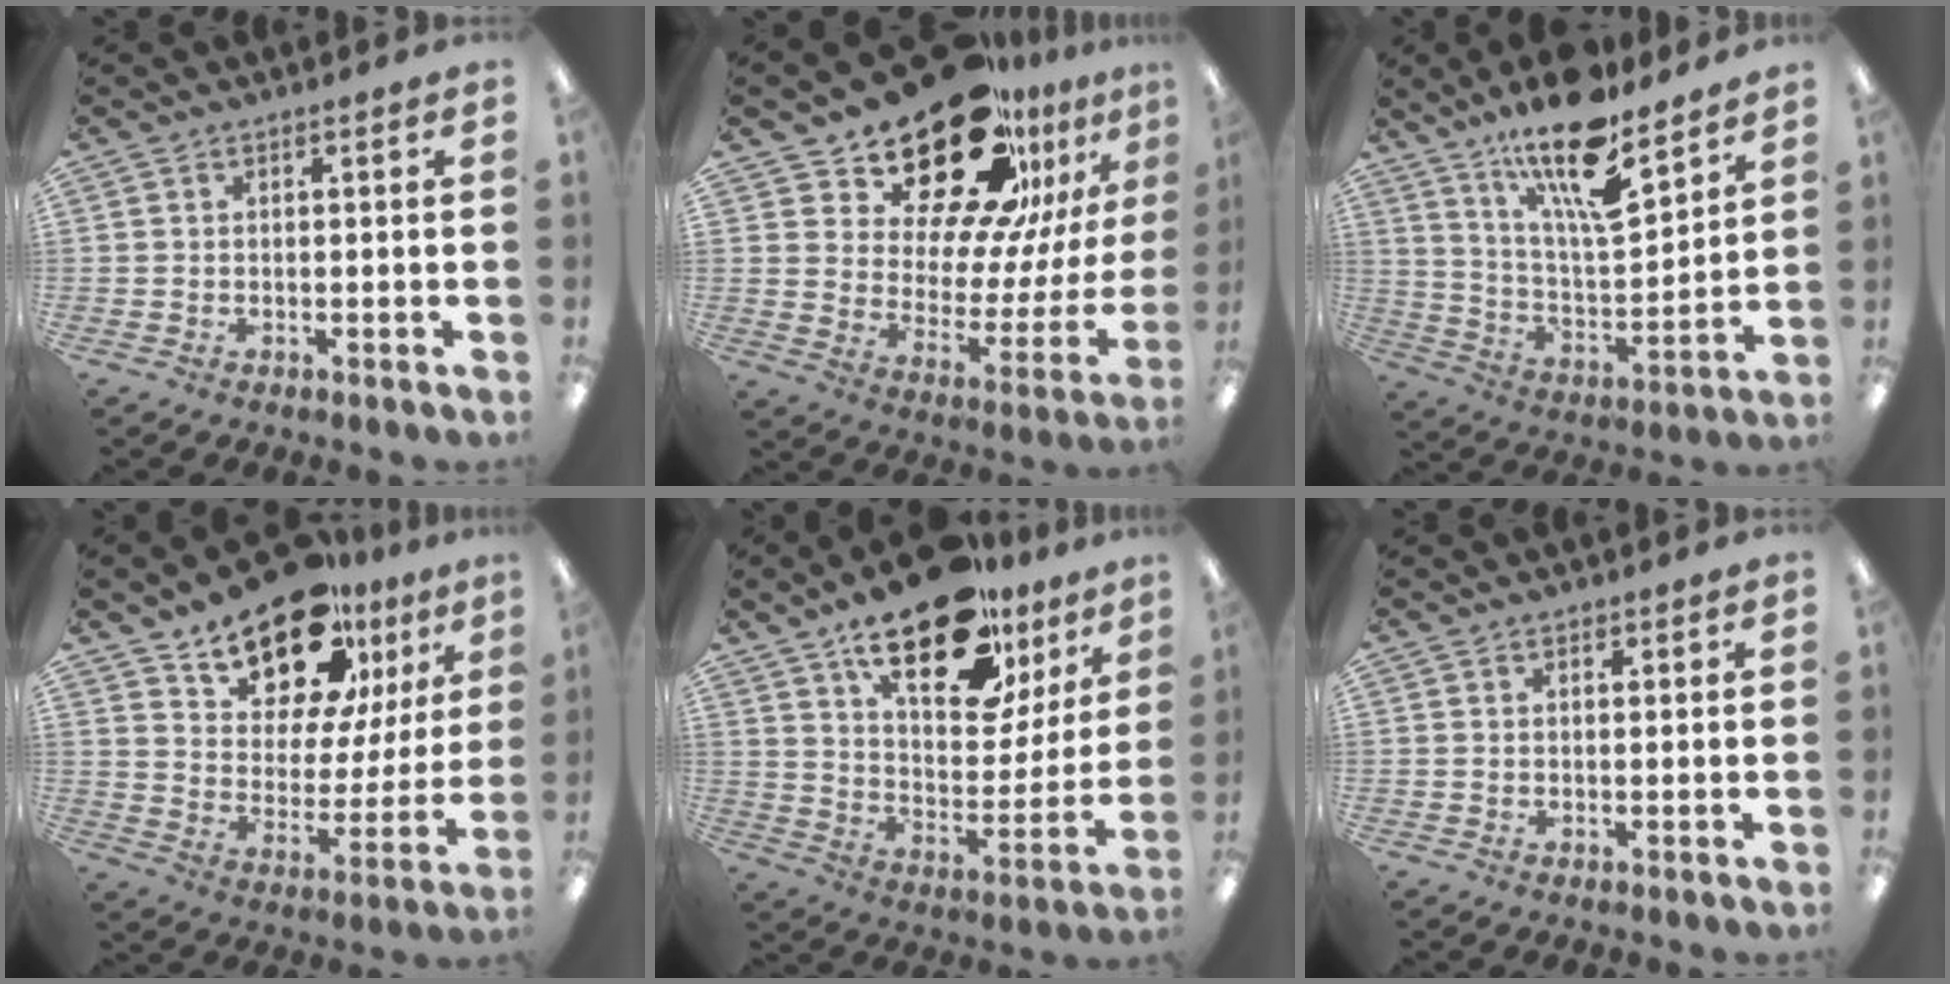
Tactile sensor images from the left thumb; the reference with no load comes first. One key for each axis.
{"total": 27.2, "fx": 20.5, "fy": 12.2, "fz": 13.0, "tx": -0.201, "ty": -0.131, "tz": 0.357}
{"total": 19.3, "fx": 13.9, "fy": 5.8, "fz": 12.0, "tx": -0.206, "ty": -0.086, "tz": 0.234}
{"total": 18.8, "fx": 14.2, "fy": 9.0, "fz": 8.4, "tx": -0.140, "ty": -0.094, "tz": 0.252}
{"total": 23.5, "fx": 15.8, "fy": 10.1, "fz": 14.3, "tx": -0.213, "ty": -0.093, "tz": 0.268}
{"total": 1.0, "fx": 0.7, "fy": 0.5, "fz": 0.4, "tx": -0.009, "ty": 0.002, "tz": 0.014}